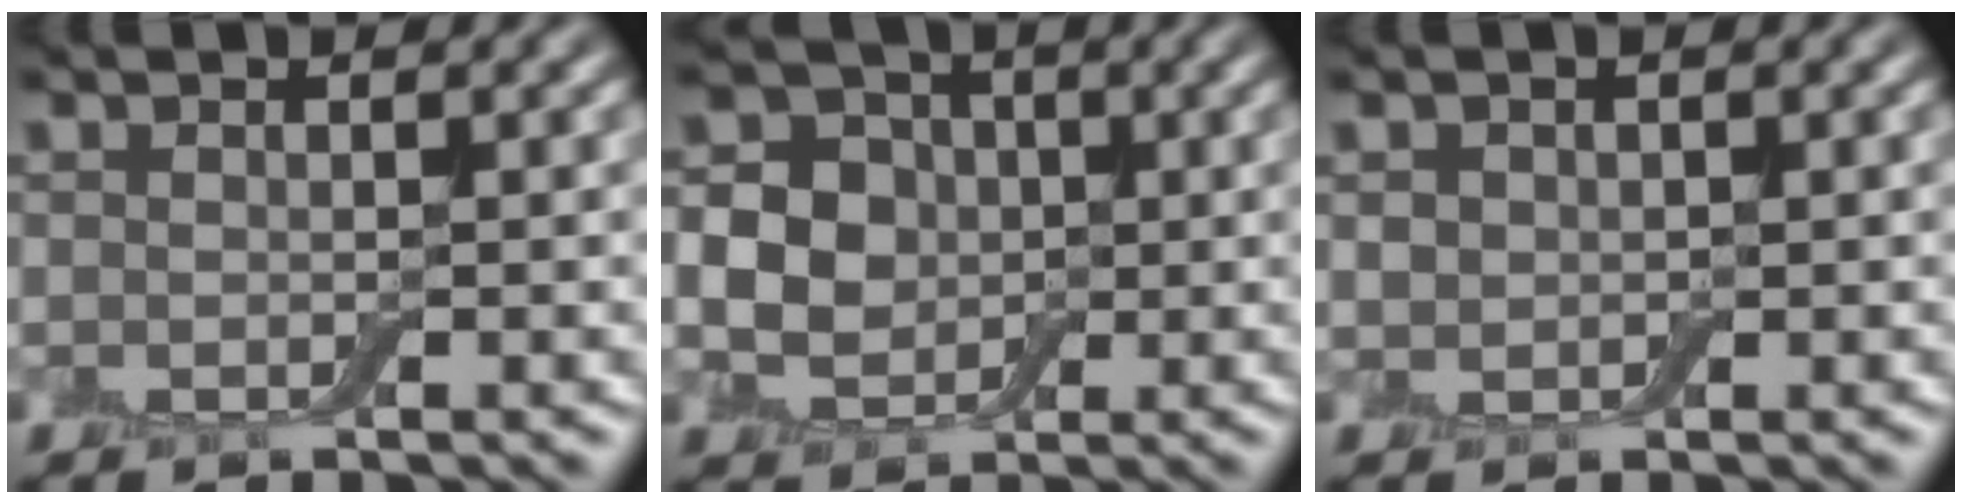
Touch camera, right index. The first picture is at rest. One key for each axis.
{"total": 5.6, "fx": 0.1, "fy": 5.0, "fz": 2.7, "tx": -0.044, "ty": 0.013, "tz": -0.013}
{"total": 1.0, "fx": 0.3, "fy": 0.8, "fz": 0.3, "tx": -0.006, "ty": 0.001, "tz": 0.005}